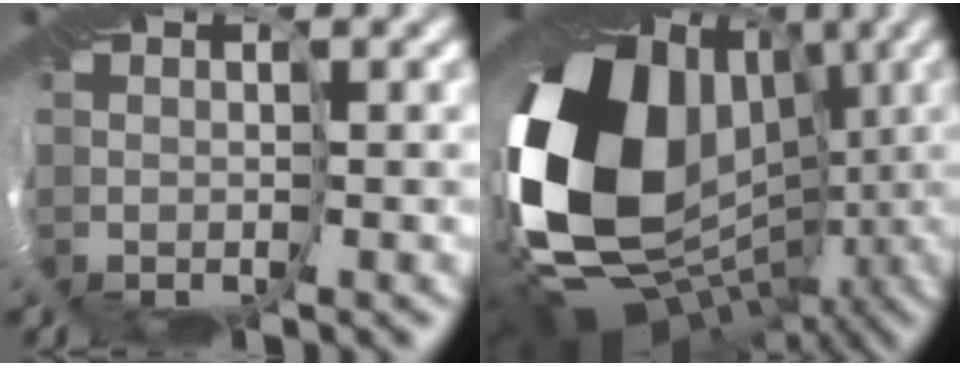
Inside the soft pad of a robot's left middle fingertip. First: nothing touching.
{"total": 16.1, "force": [-1.0, 12.4, 10.2], "torque": [-0.195, -0.007, -0.020]}